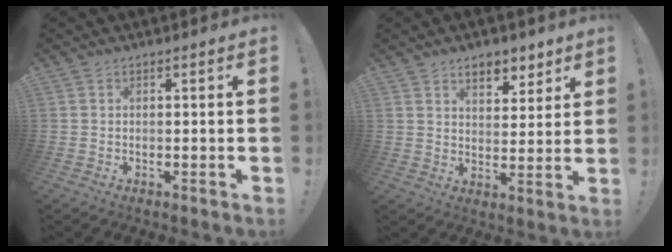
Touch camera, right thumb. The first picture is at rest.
{"total": 7.5, "force": [5.7, 3.9, 3.0], "torque": [-0.031, -0.040, 0.103]}